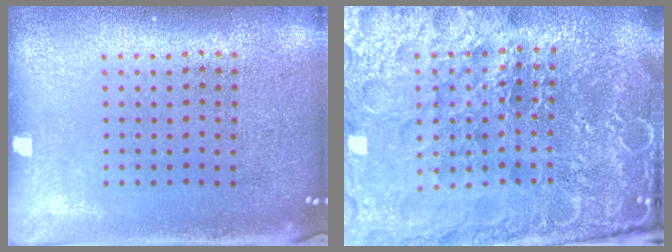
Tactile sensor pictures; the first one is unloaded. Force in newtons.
{"total": 6.7, "press": 5.9, "slide": 3.1}